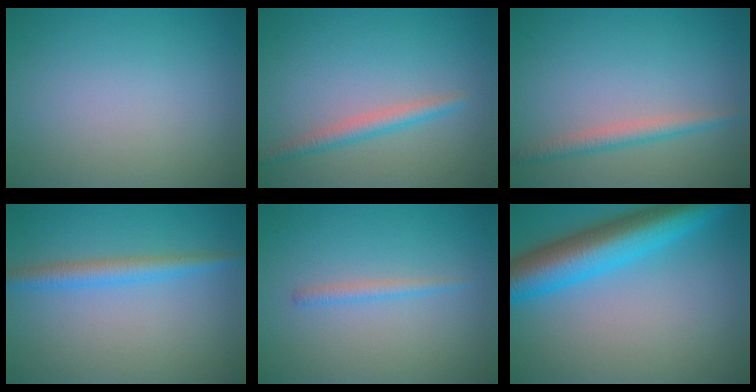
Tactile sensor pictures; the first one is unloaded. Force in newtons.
{"total": 2.1, "press": 2.1, "slide": 0.1}
{"total": 2.0, "press": 2.0, "slide": 0.0}
{"total": 2.7, "press": 2.7, "slide": 0.0}
{"total": 1.1, "press": 1.1, "slide": 0.1}
{"total": 8.8, "press": 8.8, "slide": 0.3}